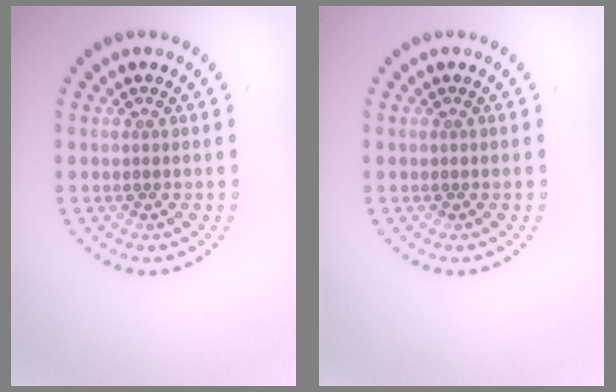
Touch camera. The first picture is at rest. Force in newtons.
{"total": 0.0}